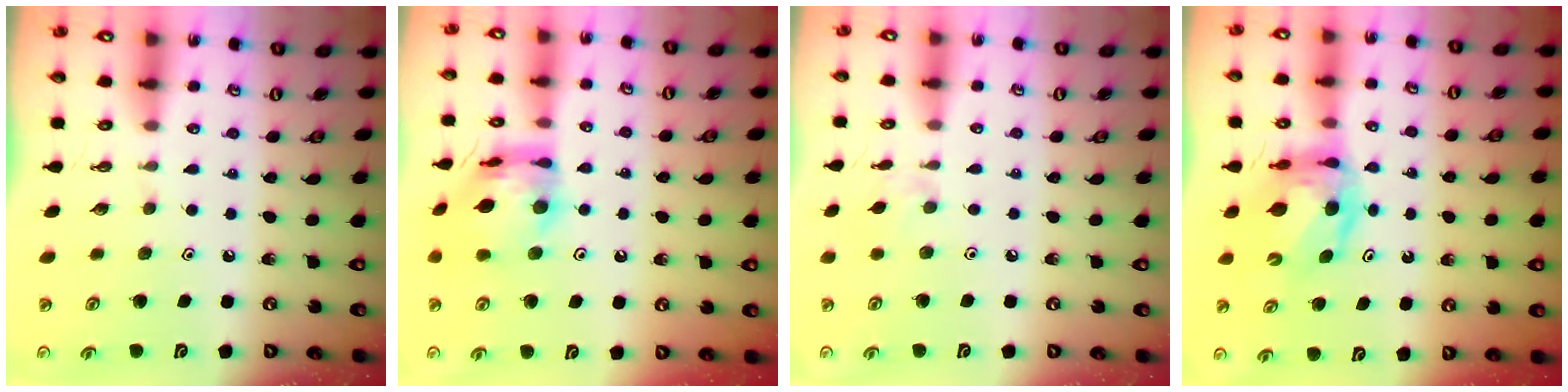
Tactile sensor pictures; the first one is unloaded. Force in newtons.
{"total": 12.3, "press": 12.2, "slide": 1.4}
{"total": 2.8, "press": 2.7, "slide": 0.5}
{"total": 7.9, "press": 7.8, "slide": 1.1}